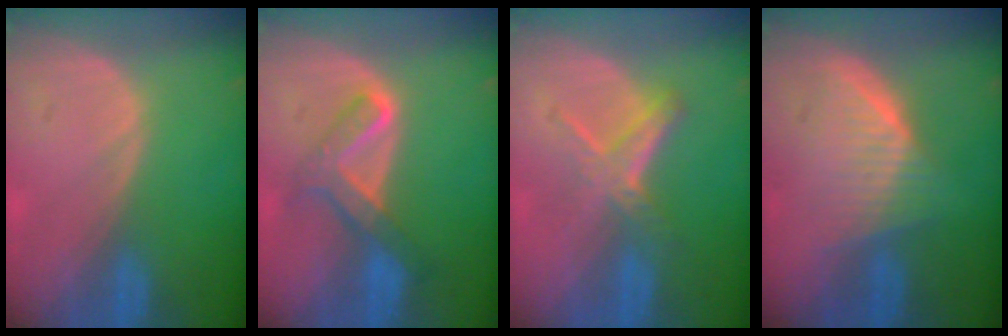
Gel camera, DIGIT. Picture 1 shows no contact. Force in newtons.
{"total": 5.9, "press": 5.7, "slide": 1.6}
{"total": 5.0, "press": 4.9, "slide": 0.8}
{"total": 5.9, "press": 5.9, "slide": 0.6}